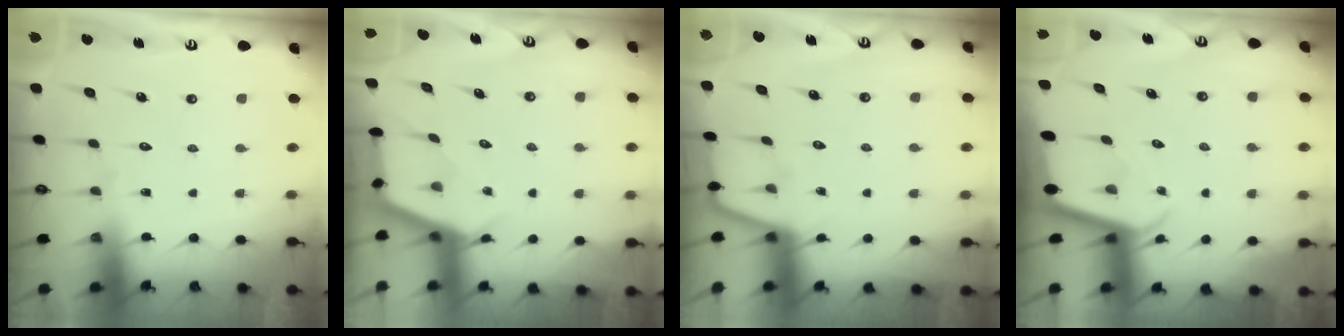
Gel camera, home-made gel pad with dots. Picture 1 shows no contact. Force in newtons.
{"total": 3.0, "press": 3.0, "slide": 0.3}
{"total": 2.3, "press": 2.3, "slide": 0.4}
{"total": 2.1, "press": 2.1, "slide": 0.1}